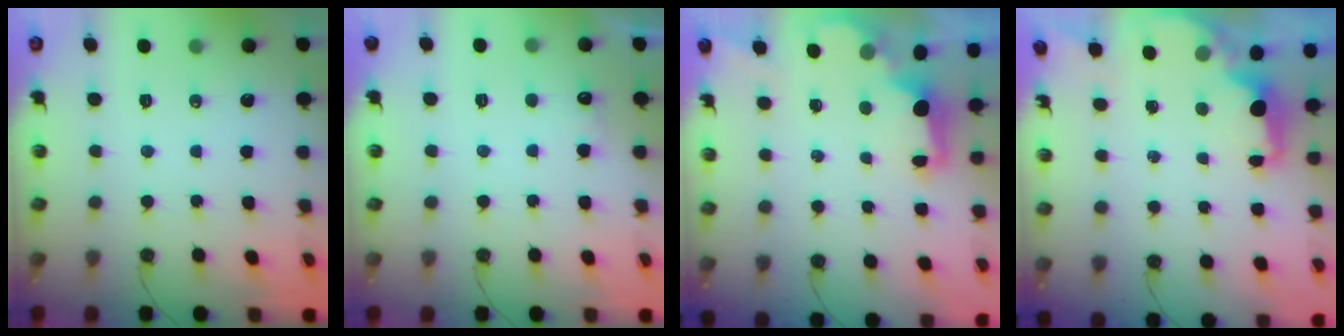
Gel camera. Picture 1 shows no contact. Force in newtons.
{"total": 5.2, "press": 5.1, "slide": 1.2}
{"total": 2.3, "press": 2.2, "slide": 0.7}
{"total": 2.4, "press": 2.3, "slide": 0.8}